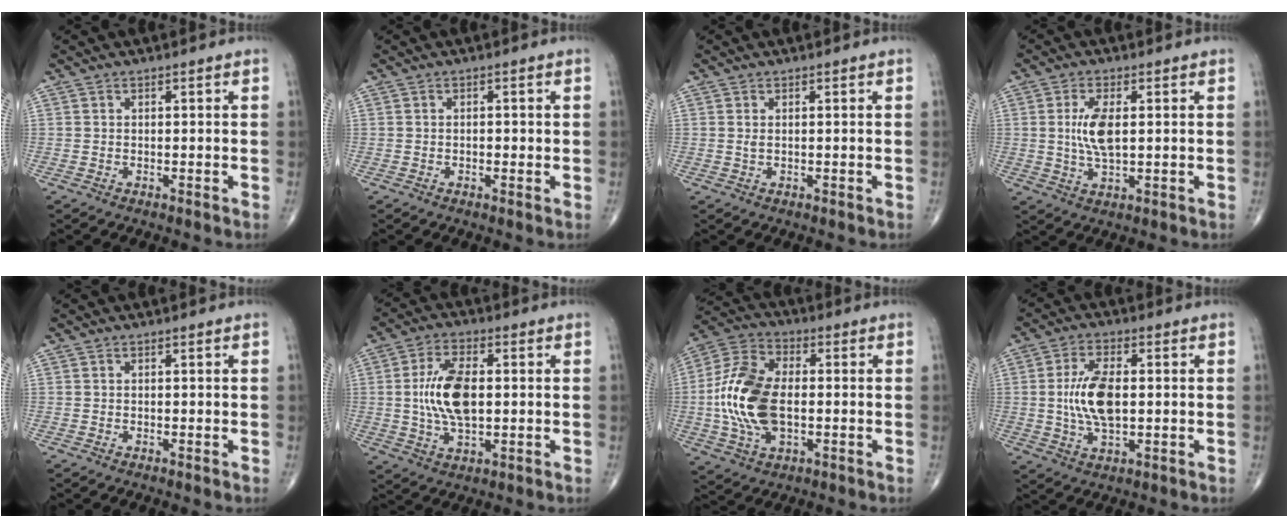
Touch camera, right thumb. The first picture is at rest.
{"total": 1.2, "force": [-0.1, 0.7, 1.0], "torque": [-0.011, 0.000, -0.004]}
{"total": 0.8, "force": [0.2, 0.3, 0.7], "torque": [-0.016, 0.000, 0.006]}
{"total": 6.7, "force": [0.8, 2.7, 6.0], "torque": [-0.124, -0.008, 0.016]}
{"total": 0.0}
{"total": 11.4, "force": [0.5, 5.6, 9.9], "torque": [-0.190, 0.002, 0.010]}
{"total": 16.5, "force": [-1.0, 9.4, 13.5], "torque": [-0.274, 0.018, -0.022]}
{"total": 10.0, "force": [0.2, 4.8, 8.8], "torque": [-0.173, -0.001, 0.006]}